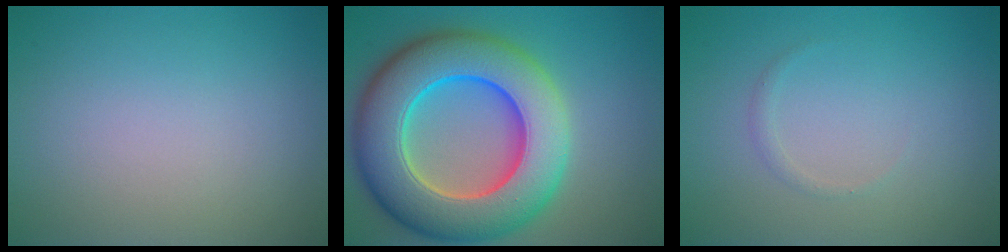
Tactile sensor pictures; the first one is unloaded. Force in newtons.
{"total": 13.2, "press": 13.1, "slide": 2.1}
{"total": 0.6, "press": 0.6, "slide": 0.0}